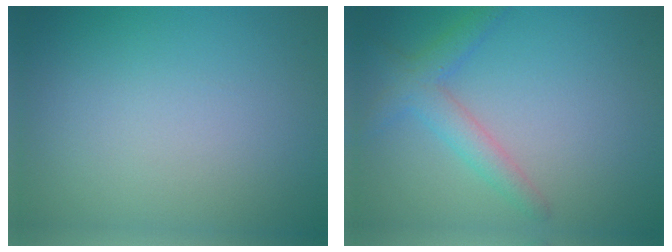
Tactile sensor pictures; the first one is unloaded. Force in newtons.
{"total": 2.9, "press": 2.9, "slide": 0.1}